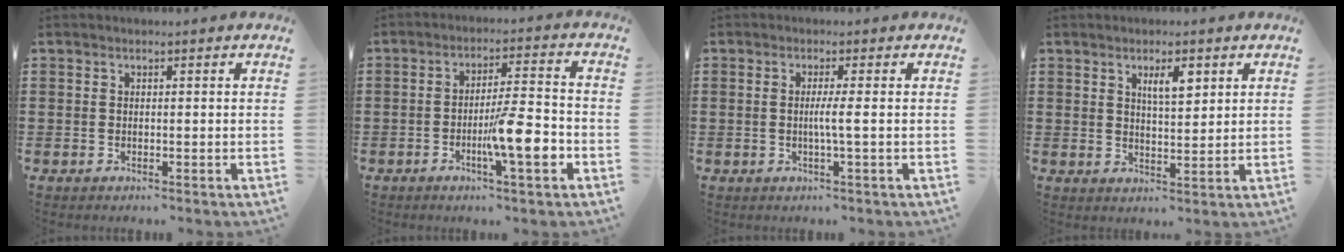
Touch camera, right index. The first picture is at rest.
{"total": 9.1, "force": [-2.9, 1.4, 8.6], "torque": [-0.151, -0.002, -0.050]}
{"total": 2.6, "force": [-0.2, -0.4, 2.6], "torque": [-0.048, -0.008, -0.007]}
{"total": 3.9, "force": [2.0, 1.2, 3.1], "torque": [-0.050, 0.000, 0.030]}